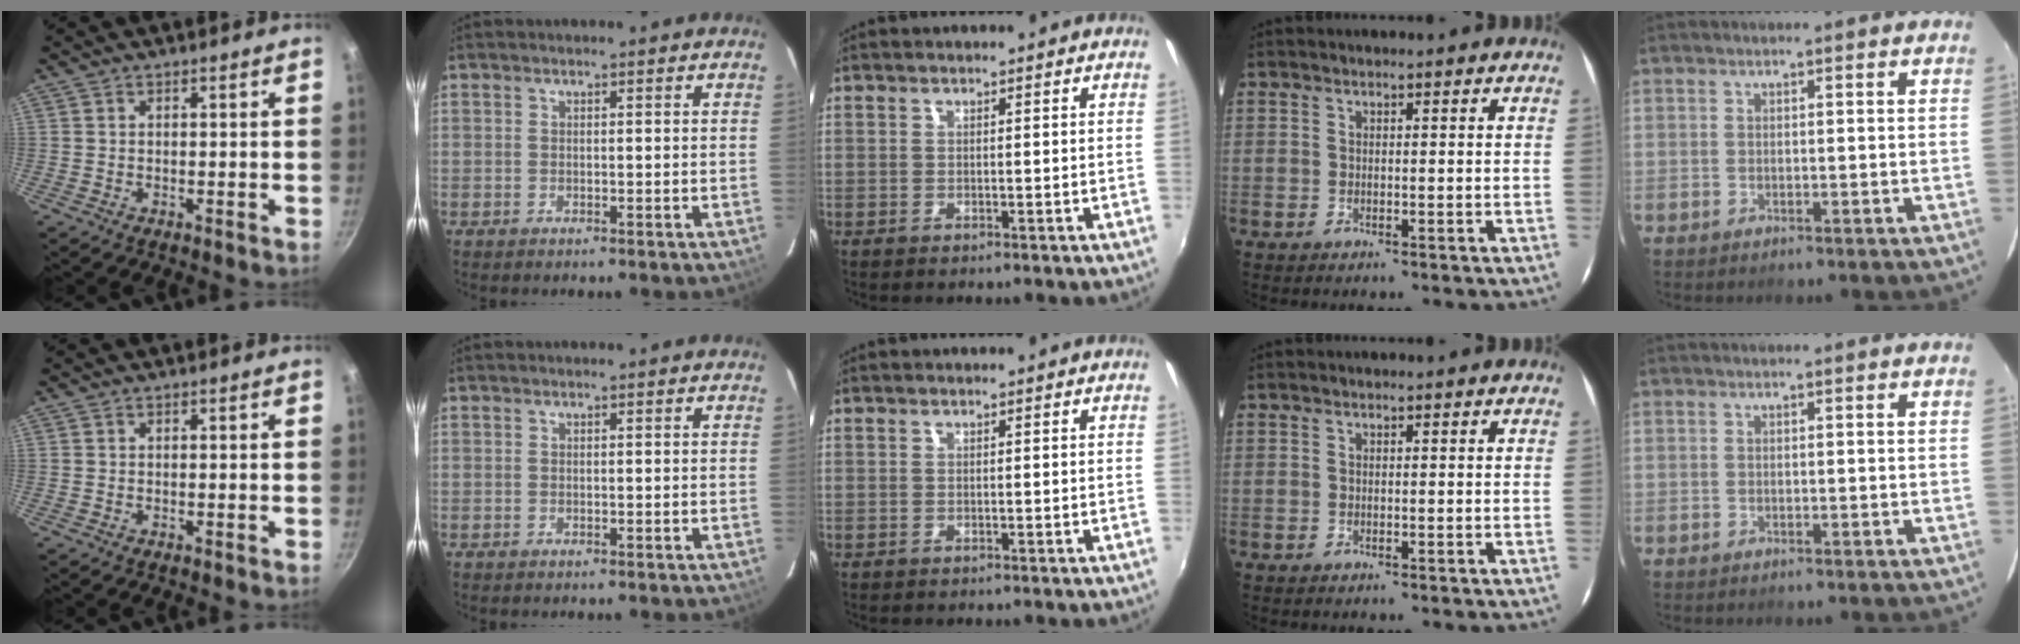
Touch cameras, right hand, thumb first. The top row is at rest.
{}